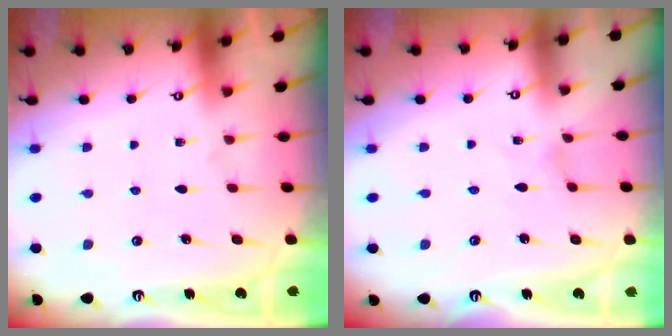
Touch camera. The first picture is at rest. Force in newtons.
{"total": 0.0}